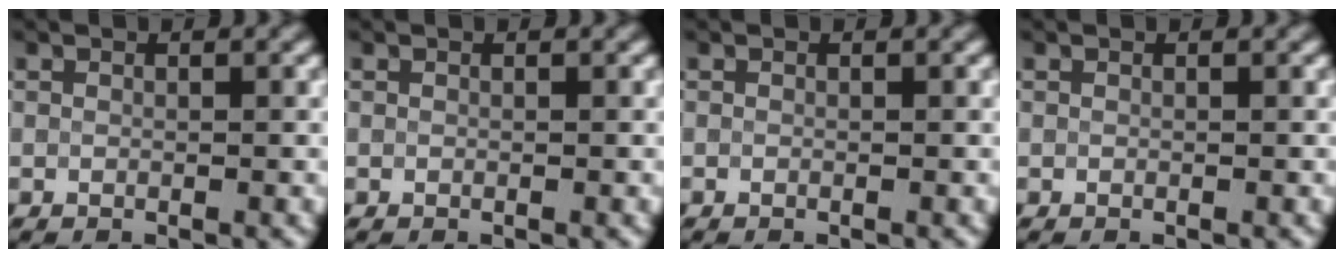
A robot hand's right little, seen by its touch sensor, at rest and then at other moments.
{"total": 0.0}
{"total": 0.0}
{"total": 0.0}